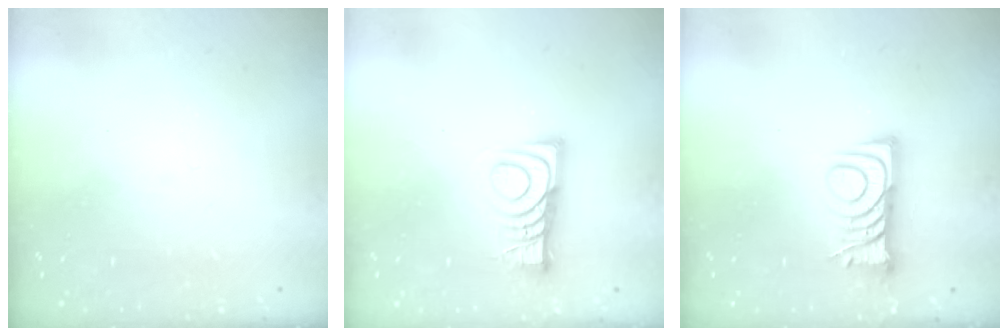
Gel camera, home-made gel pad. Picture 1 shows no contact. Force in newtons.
{"total": 9.5, "press": 9.5, "slide": 0.3}
{"total": 8.5, "press": 8.4, "slide": 0.8}